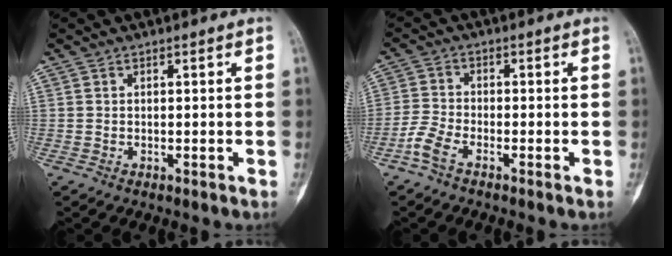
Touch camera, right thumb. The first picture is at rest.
{"total": 4.0, "force": [-2.7, 1.4, 2.6], "torque": [-0.062, 0.012, -0.062]}